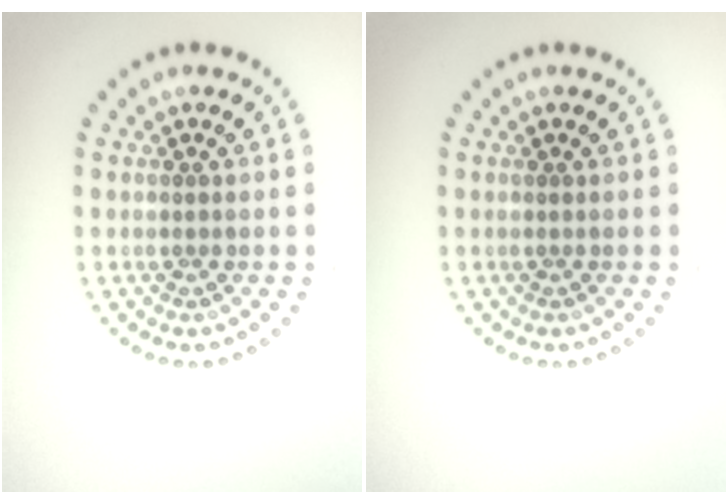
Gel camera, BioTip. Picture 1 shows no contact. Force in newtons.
{"total": 0.0}